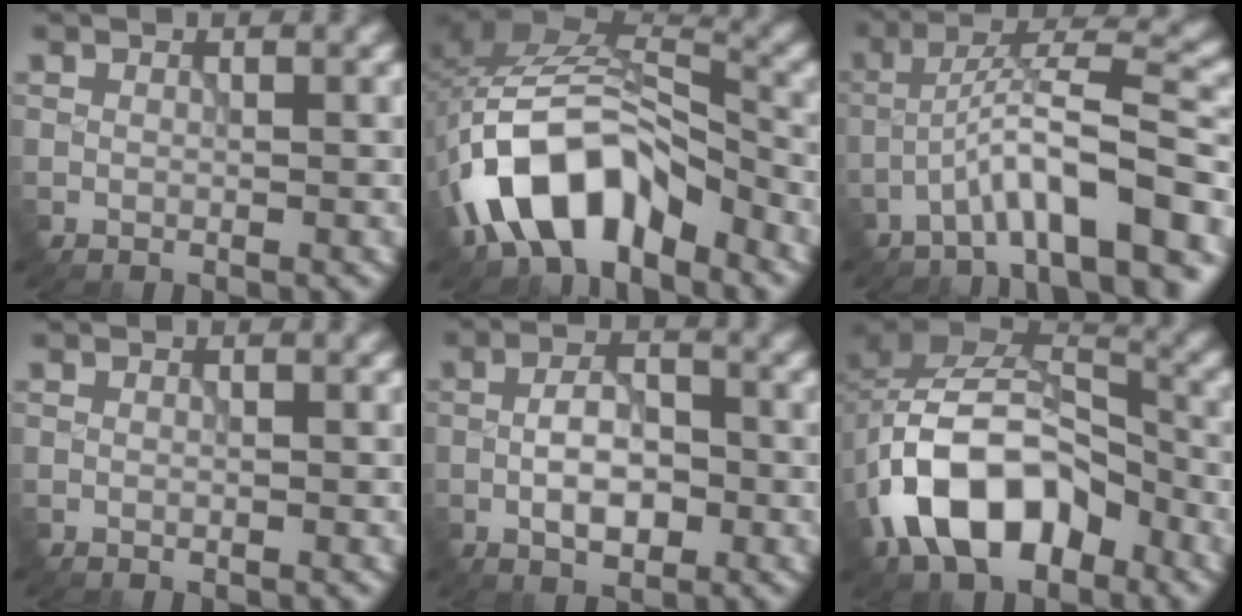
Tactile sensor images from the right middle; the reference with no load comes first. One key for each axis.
{"total": 11.1, "fx": -5.9, "fy": 5.8, "fz": 7.4, "tx": -0.132, "ty": 0.004, "tz": -0.111}
{"total": 8.6, "fx": -4.7, "fy": 1.8, "fz": 7.0, "tx": -0.107, "ty": 0.024, "tz": -0.080}
{"total": 0.0}
{"total": 4.4, "fx": -1.2, "fy": 2.2, "fz": 3.6, "tx": -0.064, "ty": 0.004, "tz": -0.026}
{"total": 11.6, "fx": -4.3, "fy": 7.4, "fz": 7.8, "tx": -0.131, "ty": 0.011, "tz": -0.085}